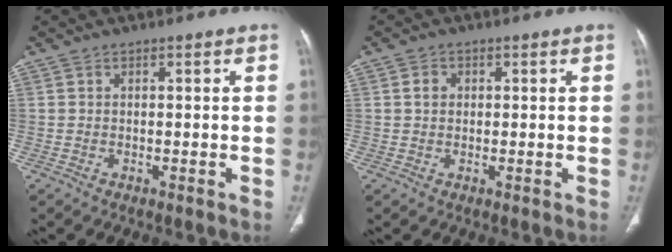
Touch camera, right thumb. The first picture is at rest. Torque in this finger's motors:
{"motor_torque": [-0.07, -0.02, 0.25, -0.23, 0.09]}